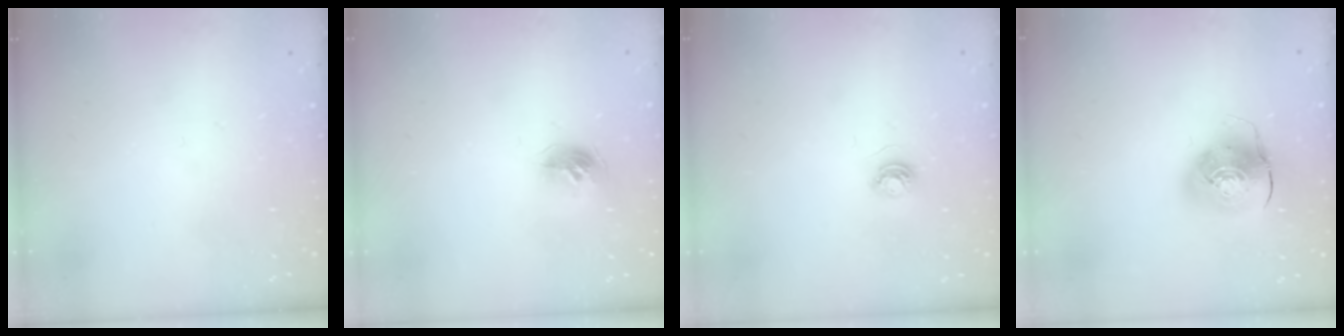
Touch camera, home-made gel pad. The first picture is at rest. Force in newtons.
{"total": 9.5, "press": 9.5, "slide": 0.4}
{"total": 3.7, "press": 3.7, "slide": 0.5}
{"total": 10.4, "press": 10.2, "slide": 1.7}